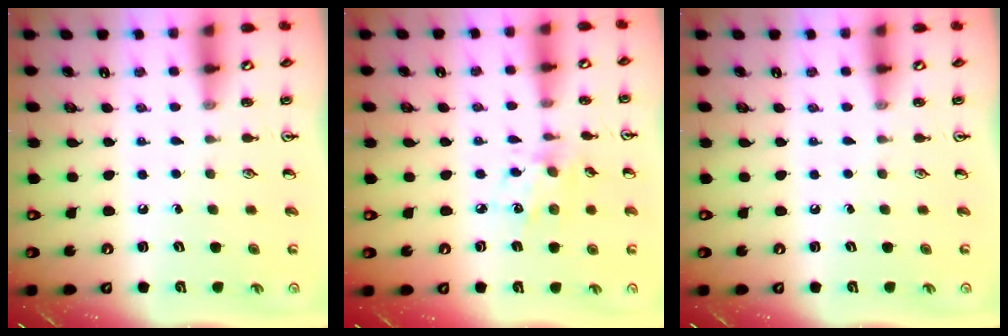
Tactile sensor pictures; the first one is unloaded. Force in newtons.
{"total": 5.9, "press": 5.7, "slide": 1.6}
{"total": 0.0}